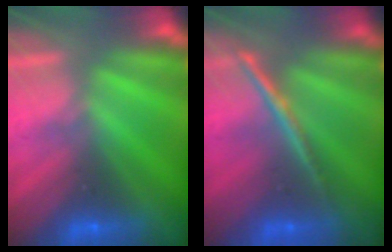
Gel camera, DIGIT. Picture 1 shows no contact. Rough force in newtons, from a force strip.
{"total": 1.8}